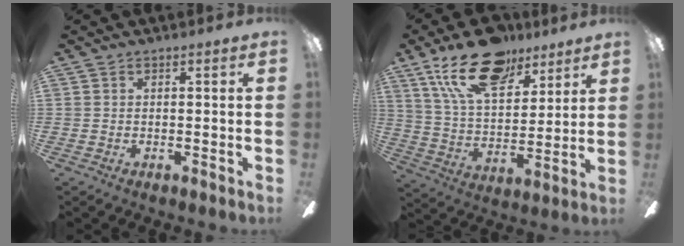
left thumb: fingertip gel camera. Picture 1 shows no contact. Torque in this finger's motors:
{"motor_torque": [0.65, -0.14, 1.65, -1.13, 0.15]}